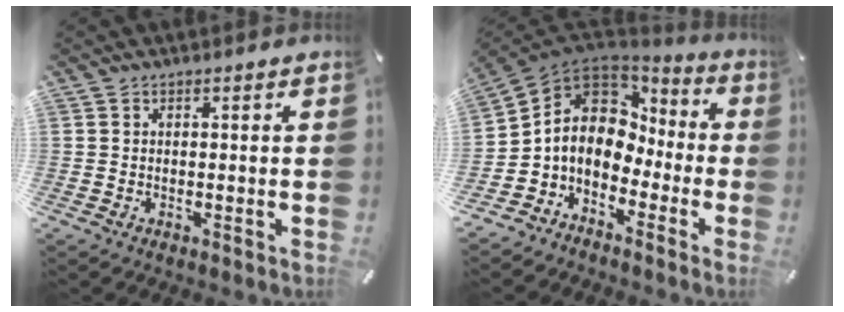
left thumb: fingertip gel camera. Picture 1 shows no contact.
{"total": 9.2, "force": [-0.5, 8.1, 4.4], "torque": [-0.107, -0.006, -0.010]}